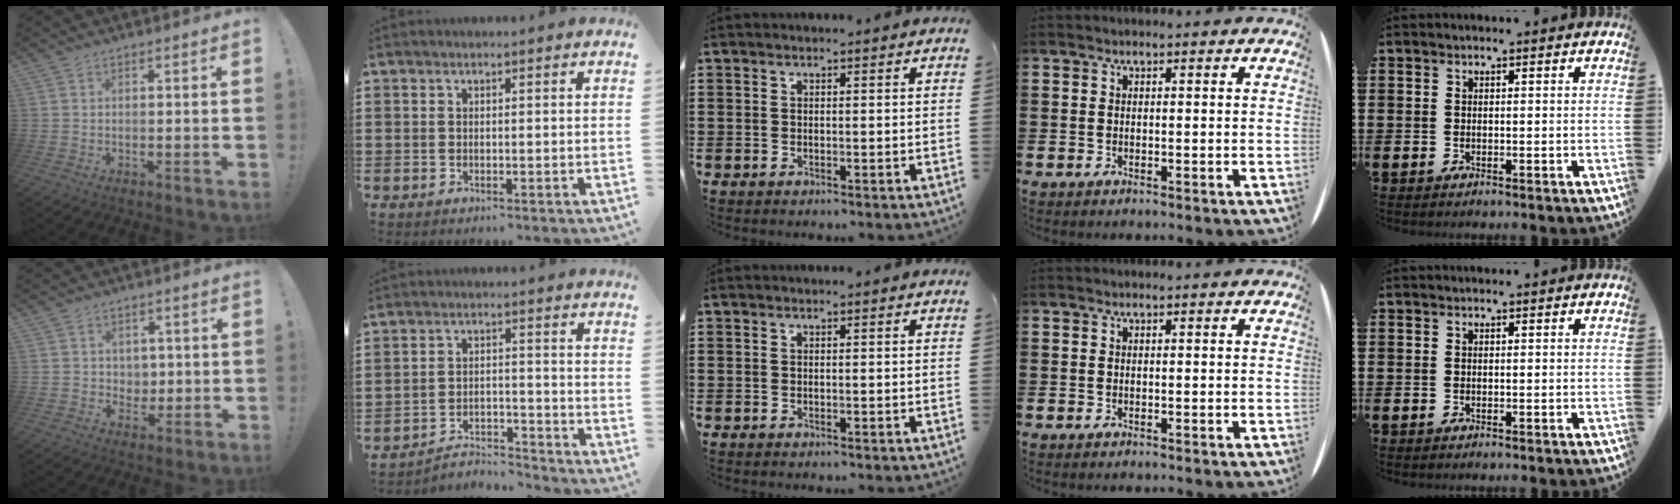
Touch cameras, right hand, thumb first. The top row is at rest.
{"thumb": {"total": 4.3, "force": [1.8, 3.8, 0.4], "torque": [0.003, -0.012, 0.033]}, "index": {"total": 4.0, "force": [-3.9, 0.7, 0.7], "torque": [-0.017, 0.008, -0.081]}}